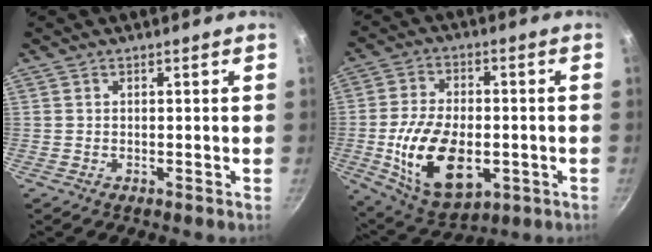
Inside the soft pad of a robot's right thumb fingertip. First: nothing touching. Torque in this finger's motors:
{"motor_torque": [-0.07, 1.31, 1.21, 0.39, 0.51]}